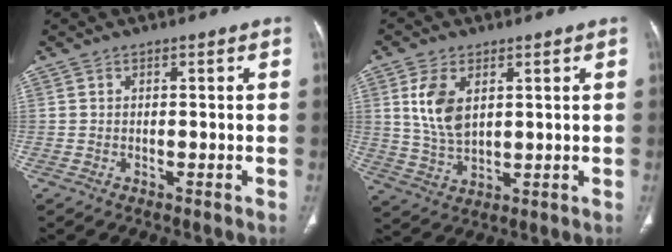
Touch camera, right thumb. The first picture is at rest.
{"total": 8.8, "force": [2.7, 5.1, 6.6], "torque": [-0.127, -0.010, 0.062]}